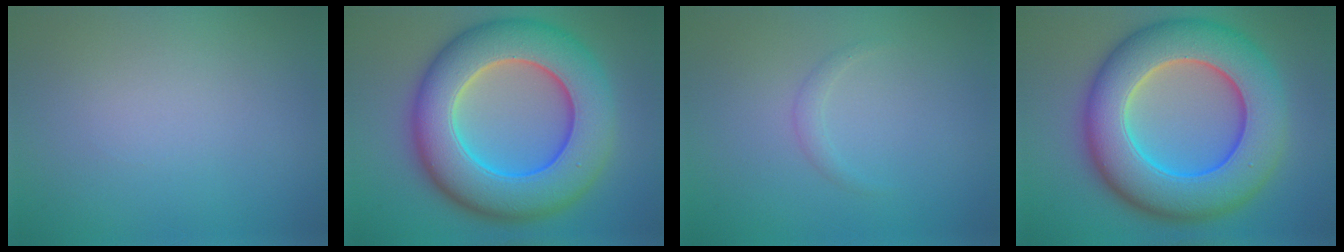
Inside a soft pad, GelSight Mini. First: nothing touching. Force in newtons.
{"total": 12.7, "press": 12.7, "slide": 0.4}
{"total": 0.8, "press": 0.8, "slide": 0.1}
{"total": 12.7, "press": 12.7, "slide": 0.4}